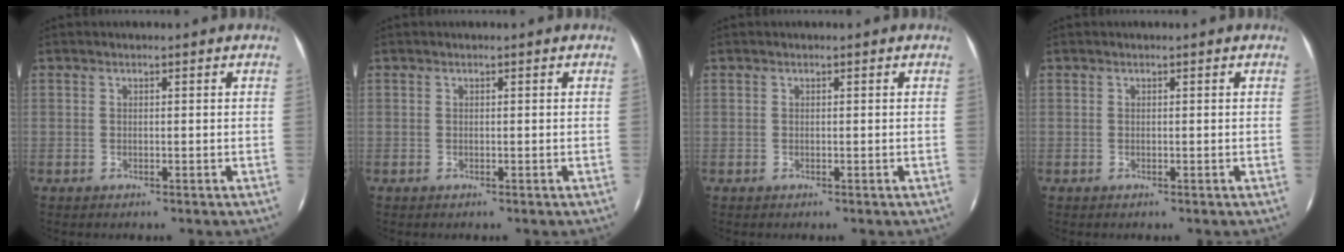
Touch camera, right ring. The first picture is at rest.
{"total": 0.0}
{"total": 0.0}
{"total": 0.0}